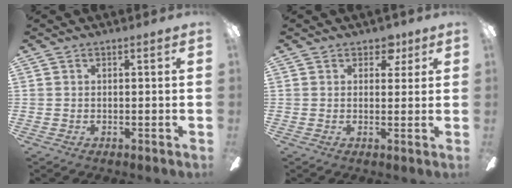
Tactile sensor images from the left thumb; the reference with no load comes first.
{"total": 4.4, "force": [2.7, 2.8, 1.9], "torque": [-0.011, -0.007, 0.045]}